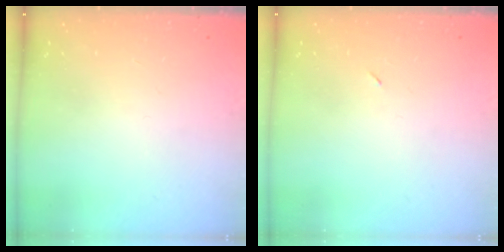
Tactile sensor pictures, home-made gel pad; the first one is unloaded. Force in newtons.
{"total": 2.2, "press": 1.8, "slide": 1.2}